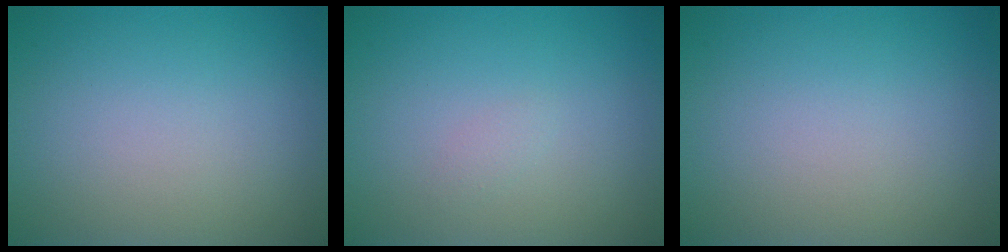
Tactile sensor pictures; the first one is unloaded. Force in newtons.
{"total": 0.6, "press": 0.6, "slide": 0.0}
{"total": 0.0}